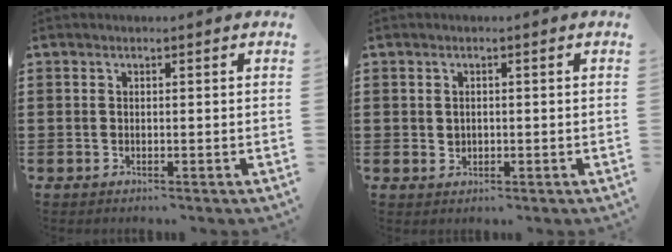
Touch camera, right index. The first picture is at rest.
{"total": 1.2, "force": [0.2, 1.0, 0.6], "torque": [-0.014, 0.008, 0.002]}